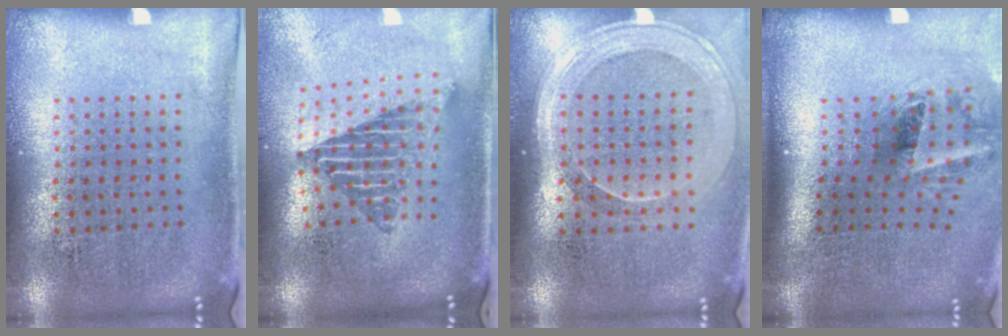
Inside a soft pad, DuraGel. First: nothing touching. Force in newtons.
{"total": 1.9, "press": 1.5, "slide": 1.3}
{"total": 1.8, "press": 1.7, "slide": 0.8}
{"total": 2.1, "press": 1.3, "slide": 1.6}